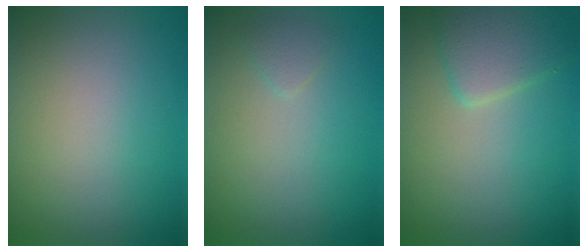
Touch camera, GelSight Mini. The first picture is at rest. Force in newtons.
{"total": 0.9, "press": 0.9, "slide": 0.0}
{"total": 3.5, "press": 3.5, "slide": 0.2}